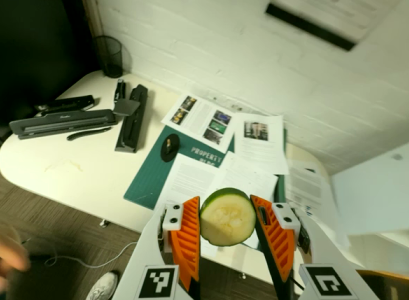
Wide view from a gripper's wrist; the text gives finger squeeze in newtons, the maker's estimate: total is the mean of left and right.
{"total": 9.7, "left": 10.1, "right": 9.3}